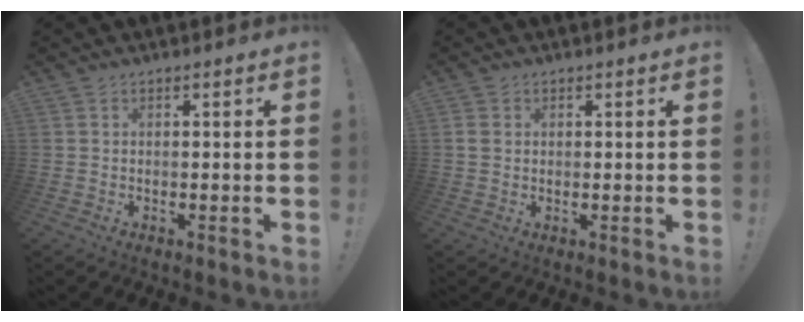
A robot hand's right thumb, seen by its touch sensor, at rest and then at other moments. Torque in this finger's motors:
{"motor_torque": [-0.22, -0.28, -0.17, -0.13, 0.02]}